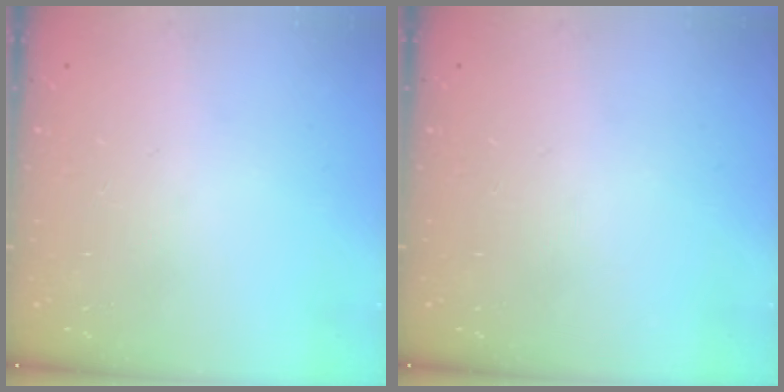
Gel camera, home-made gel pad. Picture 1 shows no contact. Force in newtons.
{"total": 0.0}